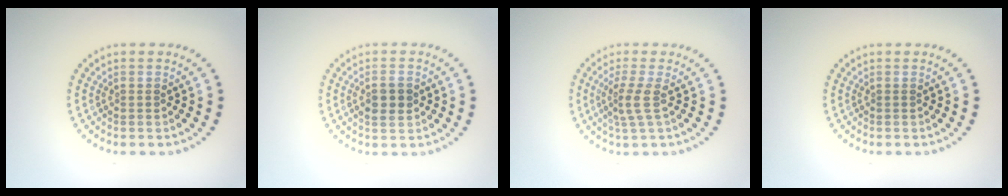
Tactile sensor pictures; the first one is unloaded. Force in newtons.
{"total": 2.1, "press": 2.1, "slide": 0.0}
{"total": 2.3, "press": 1.6, "slide": 1.6}
{"total": 0.0}